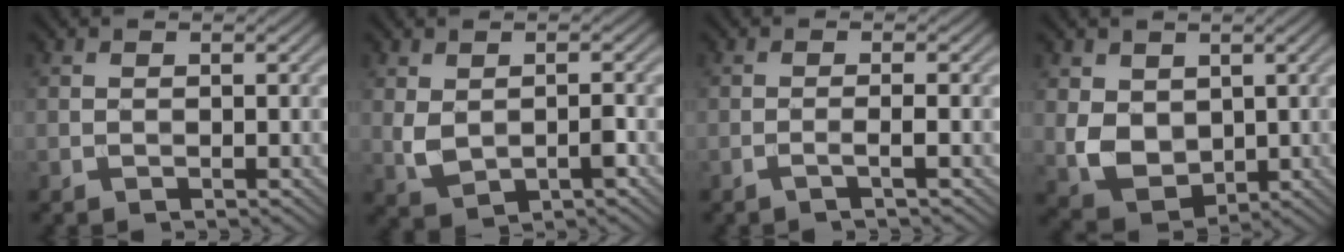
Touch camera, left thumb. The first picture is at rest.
{"total": 4.3, "force": [-0.7, 2.4, 3.5], "torque": [-0.076, -0.007, -0.005]}
{"total": 1.6, "force": [-0.6, 0.0, 1.5], "torque": [-0.022, 0.009, -0.025]}
{"total": 5.9, "force": [1.0, 4.6, 3.6], "torque": [-0.095, -0.012, 0.026]}